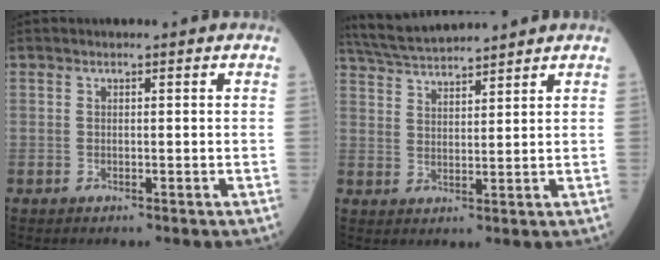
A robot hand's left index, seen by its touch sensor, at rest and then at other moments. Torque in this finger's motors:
{"motor_torque": [0.05, -0.57, 0.05, 0.05]}